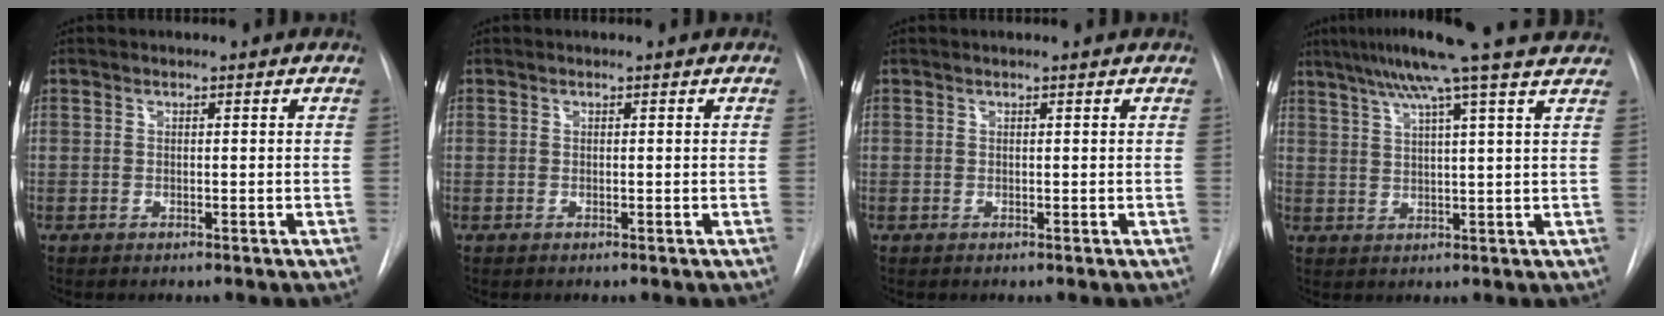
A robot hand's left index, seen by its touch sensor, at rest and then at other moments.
{"total": 0.0}
{"total": 1.6, "force": [1.5, 0.0, 0.5], "torque": [-0.011, 0.013, 0.019]}
{"total": 16.8, "force": [13.7, -1.6, 9.6], "torque": [-0.159, 0.015, 0.179]}